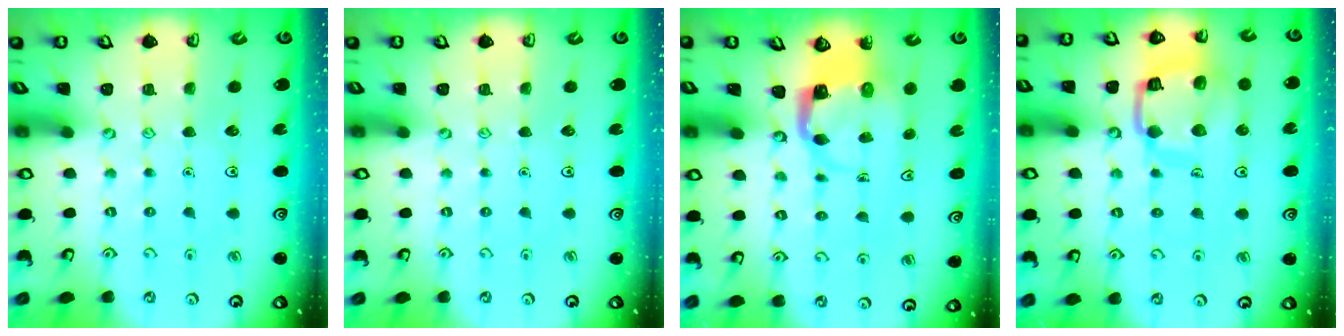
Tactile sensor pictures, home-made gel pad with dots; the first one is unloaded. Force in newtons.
{"total": 0.0}
{"total": 3.9, "press": 3.9, "slide": 0.4}
{"total": 13.1, "press": 13.0, "slide": 1.5}